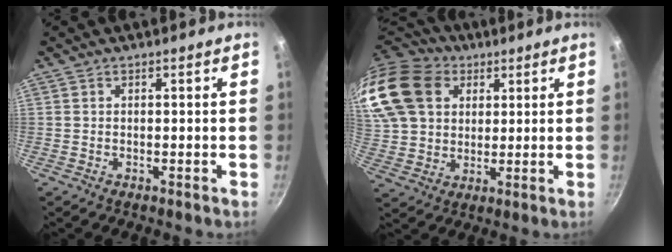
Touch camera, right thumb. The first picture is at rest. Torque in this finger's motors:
{"motor_torque": [1.02, 3.70, 1.34, 0.01, 0.27]}